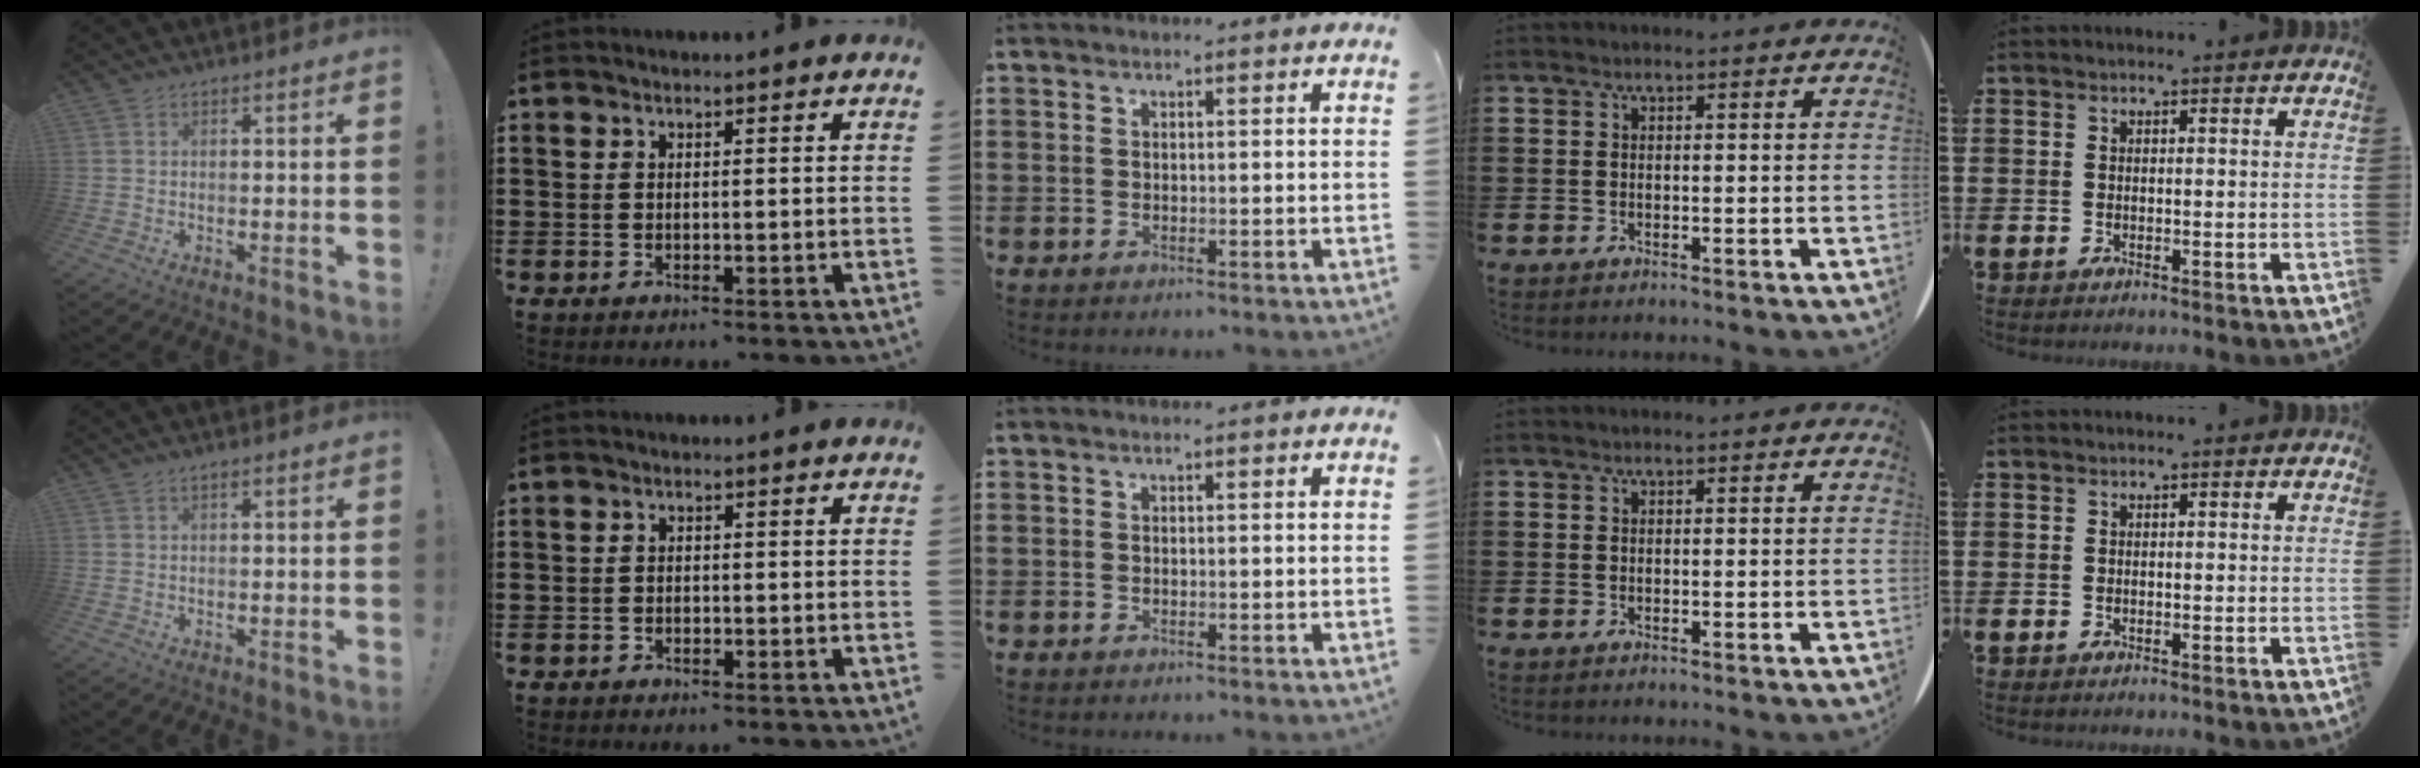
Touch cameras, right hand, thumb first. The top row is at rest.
{"thumb": {"total": 0.5, "force": [0.2, 0.0, 0.5], "torque": [-0.018, 0.004, 0.005]}, "index": {"total": 0.8, "force": [-0.4, 0.6, 0.2], "torque": [-0.005, 0.002, -0.010]}}